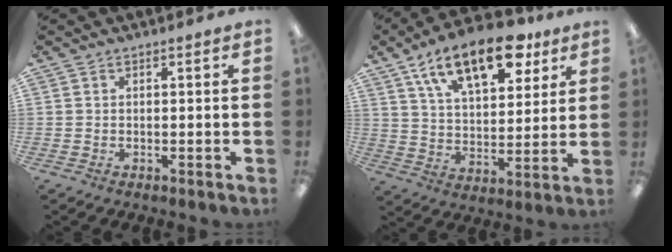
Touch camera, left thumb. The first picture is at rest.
{"total": 19.0, "force": [11.9, 8.8, 11.9], "torque": [-0.187, -0.050, 0.202]}